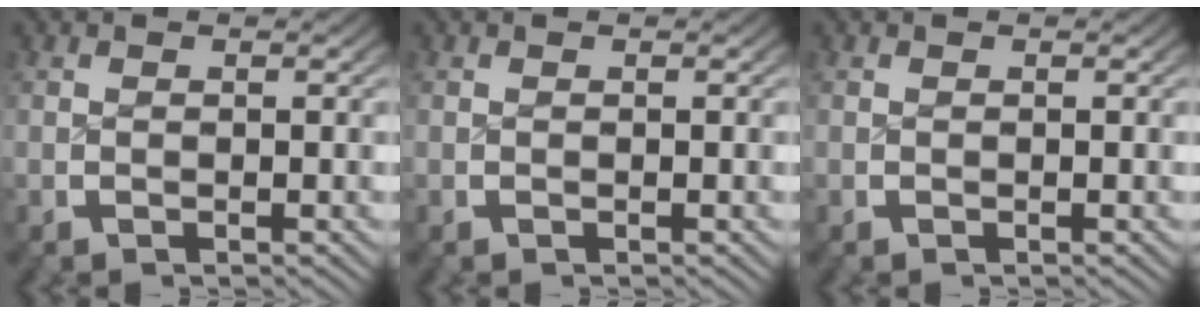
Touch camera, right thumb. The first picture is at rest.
{"total": 0.0}
{"total": 0.0}